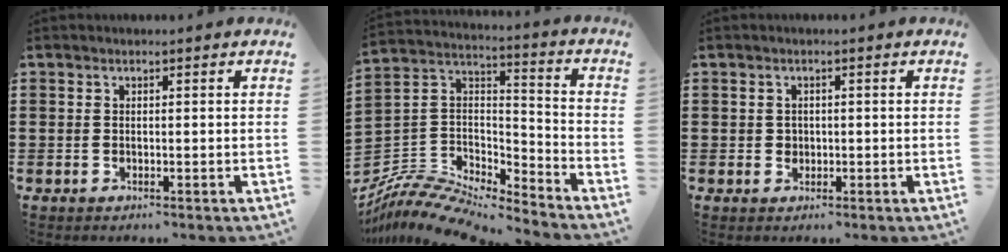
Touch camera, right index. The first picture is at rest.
{"total": 8.2, "force": [-7.4, 2.6, 2.2], "torque": [-0.053, 0.009, -0.150]}
{"total": 1.2, "force": [0.2, 1.1, 0.4], "torque": [-0.012, 0.005, 0.004]}